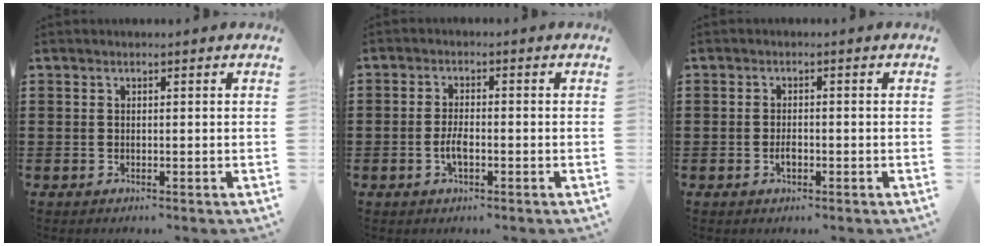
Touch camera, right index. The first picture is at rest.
{"total": 3.2, "force": [-1.1, 1.3, 2.7], "torque": [-0.065, -0.004, -0.023]}
{"total": 1.9, "force": [-0.6, 0.6, 1.7], "torque": [-0.033, -0.003, -0.010]}